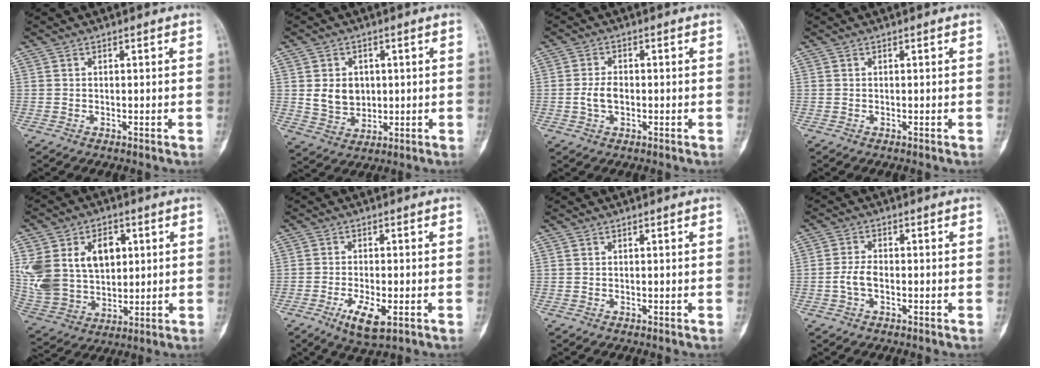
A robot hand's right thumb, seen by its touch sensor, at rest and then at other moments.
{"total": 7.0, "force": [0.9, 5.7, 4.0], "torque": [-0.041, -0.009, 0.028]}
{"total": 3.8, "force": [-0.6, 2.4, 3.0], "torque": [-0.061, 0.009, -0.012]}
{"total": 0.0}
{"total": 19.0, "force": [4.6, 13.6, 12.5], "torque": [-0.233, 0.004, 0.104]}
{"total": 6.4, "force": [-2.7, 2.3, 5.3], "torque": [-0.096, -0.005, -0.041]}
{"total": 0.0}
{"total": 3.5, "force": [-1.0, 1.9, 2.8], "torque": [-0.064, 0.013, -0.021]}